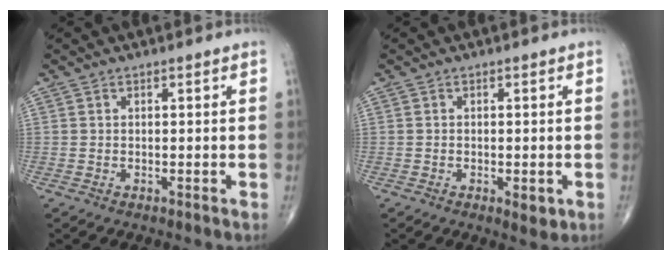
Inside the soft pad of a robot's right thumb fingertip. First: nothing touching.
{"total": 2.6, "force": [-0.9, 1.0, 2.2], "torque": [-0.024, -0.005, -0.009]}